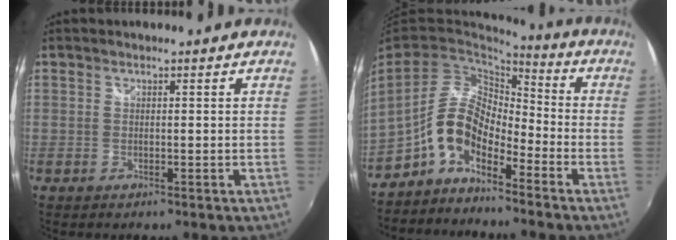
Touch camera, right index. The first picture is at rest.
{"total": 8.8, "force": [-5.6, 4.0, 5.5], "torque": [-0.110, 0.020, -0.114]}